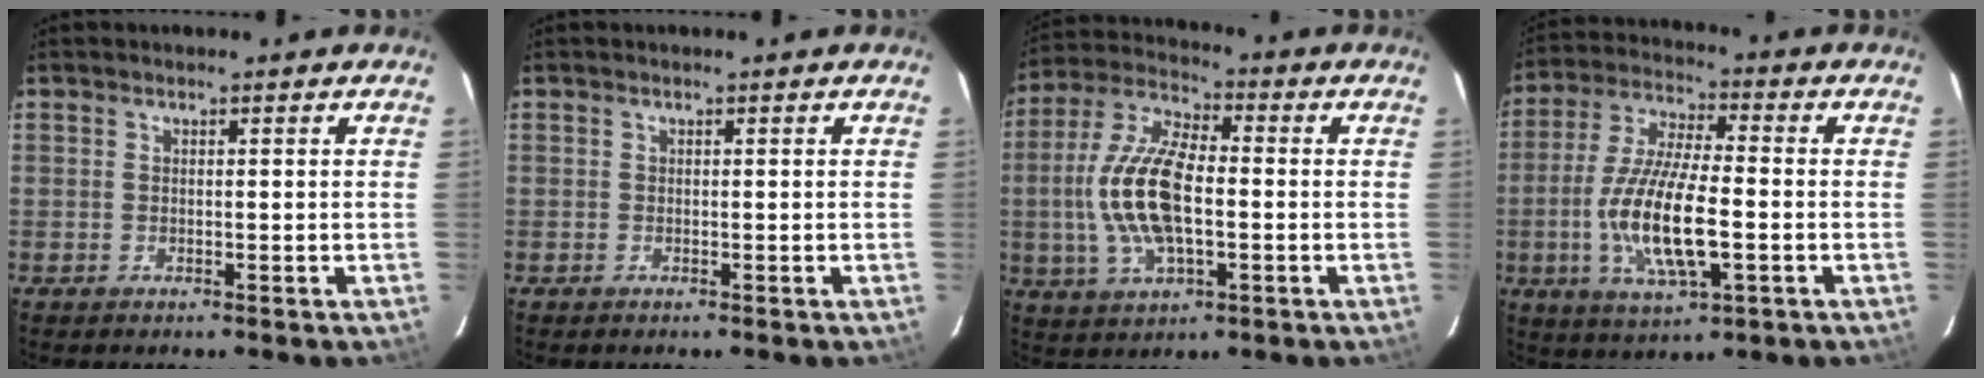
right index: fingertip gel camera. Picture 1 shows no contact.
{"total": 0.0}
{"total": 14.7, "force": [-1.4, 6.4, 13.1], "torque": [-0.276, 0.007, -0.026]}
{"total": 15.0, "force": [-3.3, 4.1, 14.0], "torque": [-0.287, -0.010, -0.062]}